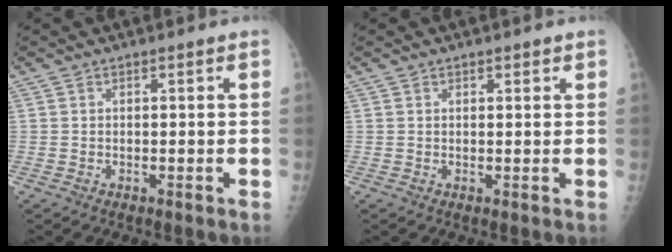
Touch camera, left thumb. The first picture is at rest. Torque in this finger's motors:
{"motor_torque": [-0.14, -0.17, -0.12, -0.12, -0.01]}